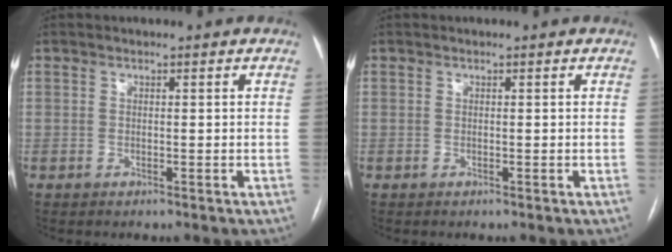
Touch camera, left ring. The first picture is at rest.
{"total": 0.0}